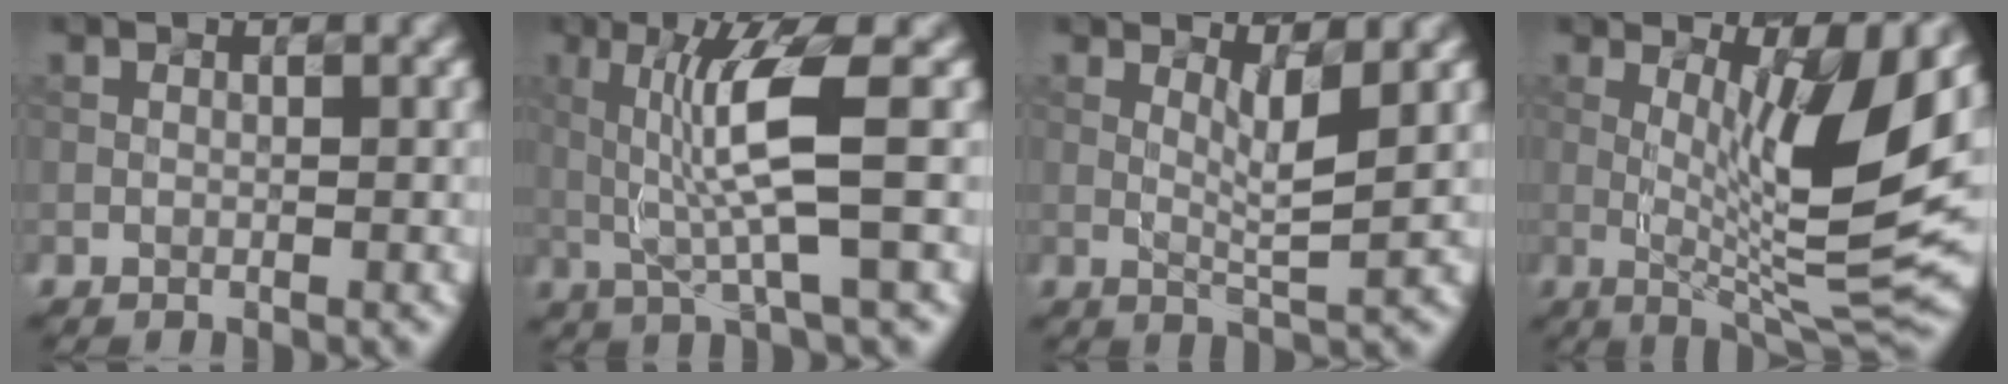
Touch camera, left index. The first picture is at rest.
{"total": 6.1, "force": [0.2, 0.5, 6.1], "torque": [-0.127, -0.001, 0.022]}
{"total": 2.5, "force": [0.9, 0.2, 2.4], "torque": [-0.042, -0.006, 0.030]}
{"total": 10.0, "force": [1.7, 2.1, 9.6], "torque": [-0.148, -0.011, 0.045]}